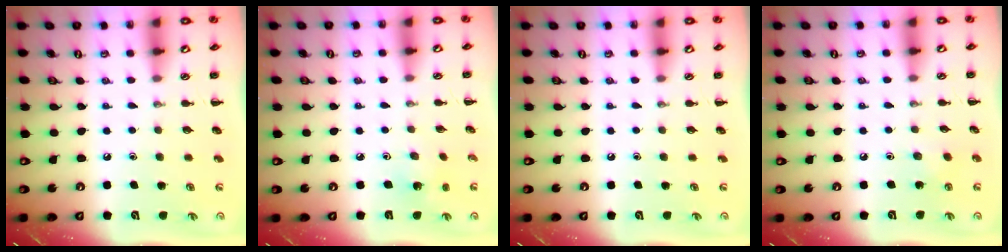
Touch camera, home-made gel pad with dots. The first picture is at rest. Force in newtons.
{"total": 1.5, "press": 1.4, "slide": 0.5}
{"total": 0.0}
{"total": 2.6, "press": 2.4, "slide": 0.9}